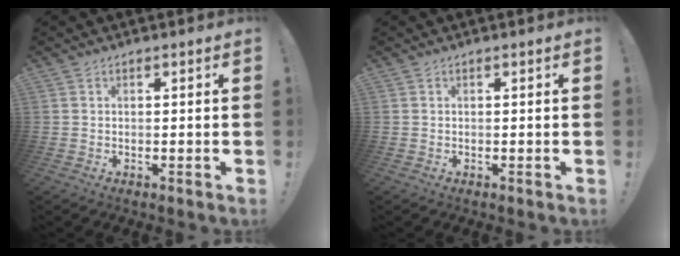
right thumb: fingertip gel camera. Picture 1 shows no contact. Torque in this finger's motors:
{"motor_torque": [0.00, 0.00, 0.00, 0.00, 0.00]}